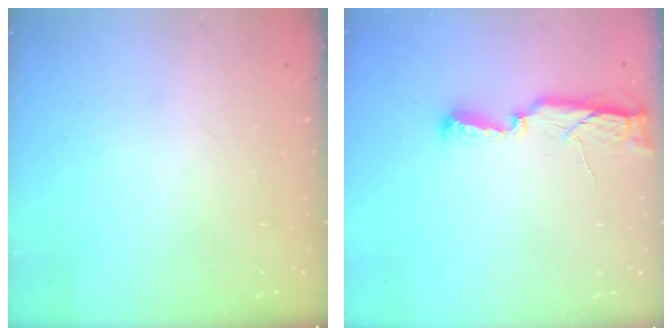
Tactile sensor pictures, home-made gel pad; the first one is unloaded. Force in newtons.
{"total": 9.5, "press": 8.0, "slide": 5.2}